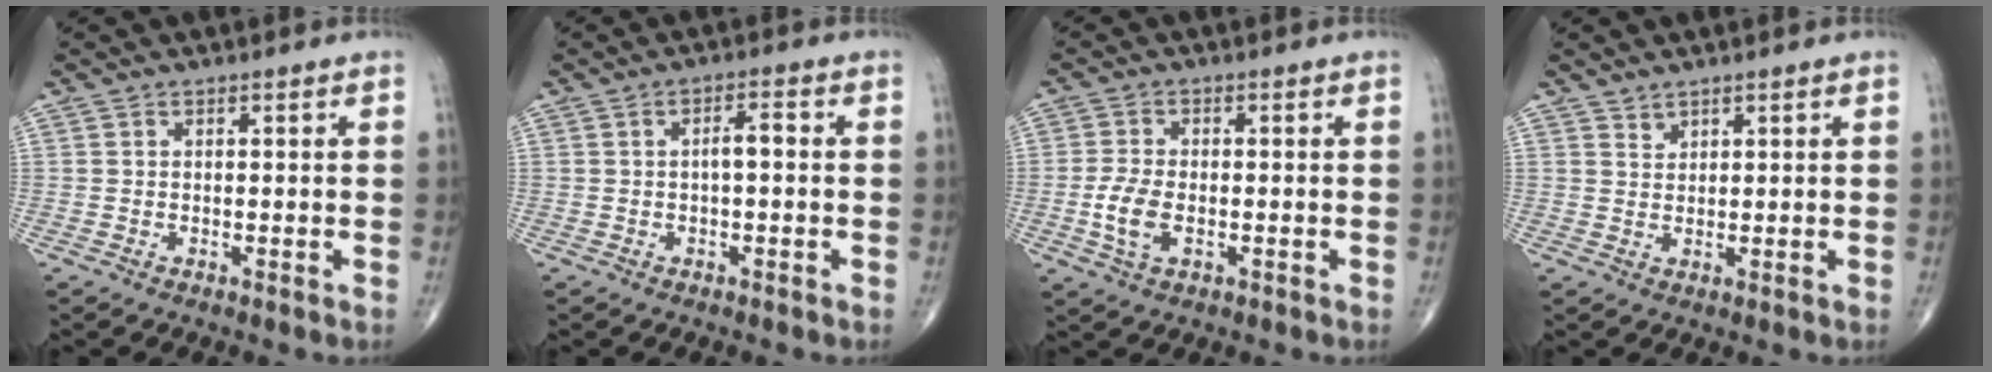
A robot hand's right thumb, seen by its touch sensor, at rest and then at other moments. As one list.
[{"total": 2.9, "force": [-0.1, 1.1, 2.7], "torque": [-0.042, 0.012, -0.004]}, {"total": 5.6, "force": [-1.3, 3.0, 4.6], "torque": [-0.102, -0.001, -0.025]}, {"total": 1.7, "force": [1.4, 1.0, 0.2], "torque": [0.012, -0.010, 0.021]}]